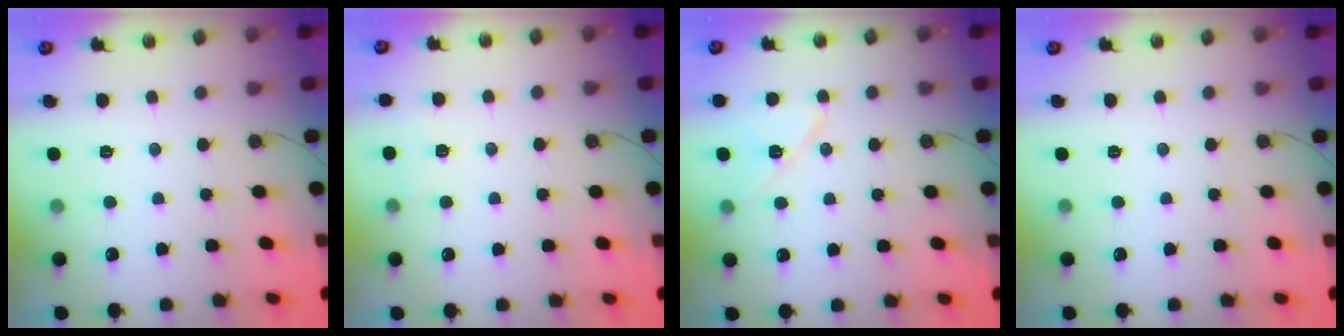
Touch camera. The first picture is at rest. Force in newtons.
{"total": 3.5, "press": 3.1, "slide": 1.8}
{"total": 9.2, "press": 9.2, "slide": 1.1}
{"total": 0.0}